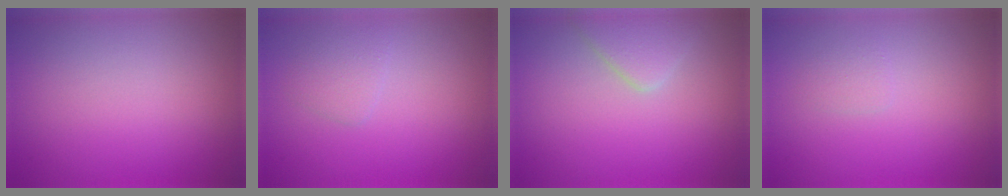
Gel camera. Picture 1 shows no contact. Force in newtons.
{"total": 1.4, "press": 1.4, "slide": 0.1}
{"total": 2.4, "press": 2.4, "slide": 0.1}
{"total": 0.9, "press": 0.9, "slide": 0.0}